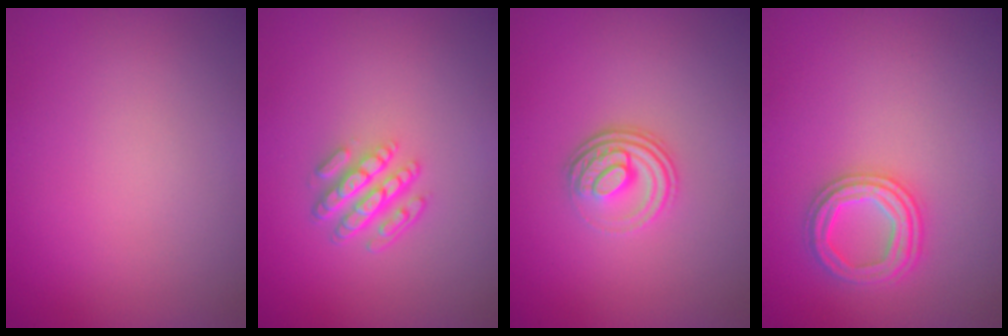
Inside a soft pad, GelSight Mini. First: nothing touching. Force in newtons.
{"total": 4.3, "press": 3.2, "slide": 2.9}
{"total": 3.5, "press": 2.5, "slide": 2.4}
{"total": 3.1, "press": 3.1, "slide": 0.7}